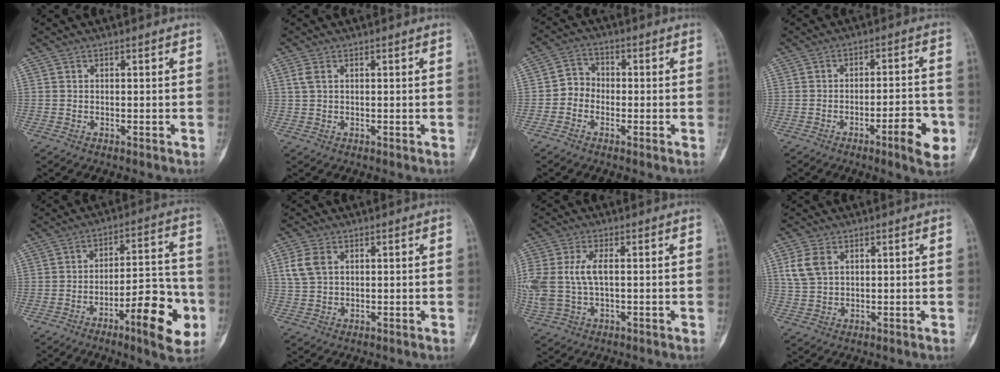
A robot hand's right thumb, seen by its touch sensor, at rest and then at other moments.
{"total": 1.7, "force": [0.6, 1.0, 1.3], "torque": [-0.037, 0.008, 0.016]}
{"total": 4.1, "force": [-1.4, 3.5, 1.5], "torque": [0.002, 0.014, -0.040]}
{"total": 8.8, "force": [-3.8, 2.0, 7.7], "torque": [-0.098, 0.023, -0.050]}
{"total": 15.7, "force": [-6.4, 4.5, 13.6], "torque": [-0.172, 0.035, -0.091]}
{"total": 4.9, "force": [1.6, 3.3, 3.2], "torque": [-0.069, 0.005, 0.036]}
{"total": 9.6, "force": [0.7, 5.3, 8.0], "torque": [-0.204, 0.009, 0.022]}
{"total": 5.4, "force": [2.0, 3.5, 3.5], "torque": [-0.072, 0.000, 0.046]}